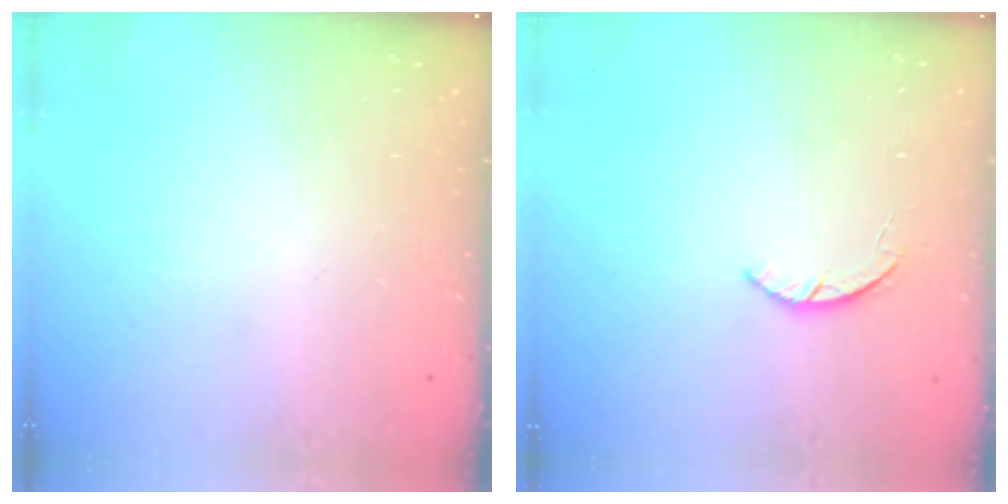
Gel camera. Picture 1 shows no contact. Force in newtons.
{"total": 1.9, "press": 1.9, "slide": 0.3}